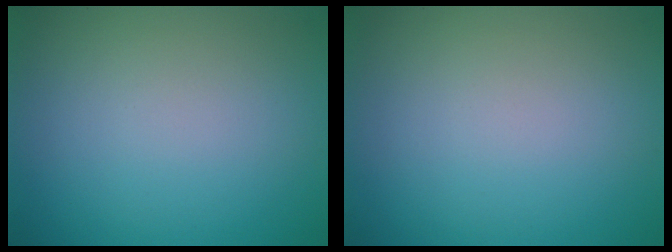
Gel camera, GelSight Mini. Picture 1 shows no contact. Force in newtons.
{"total": 0.0}